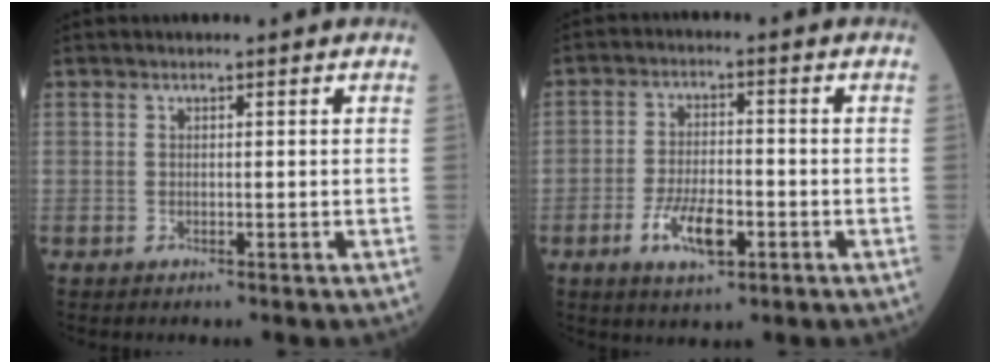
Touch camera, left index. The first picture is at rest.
{"total": 7.0, "force": [-3.1, 2.6, 5.8], "torque": [-0.117, -0.004, -0.053]}